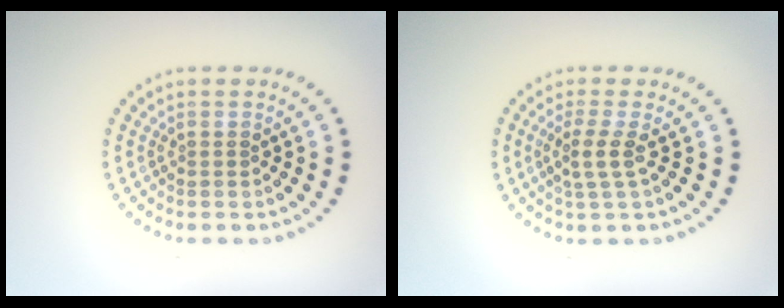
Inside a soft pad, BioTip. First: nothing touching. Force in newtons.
{"total": 2.3, "press": 1.7, "slide": 1.5}